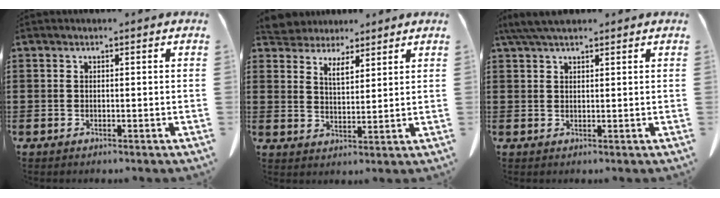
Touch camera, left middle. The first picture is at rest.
{"total": 4.7, "force": [4.2, 1.9, 1.0], "torque": [-0.037, -0.007, 0.076]}
{"total": 3.9, "force": [3.0, 0.9, 2.3], "torque": [-0.052, 0.002, 0.056]}